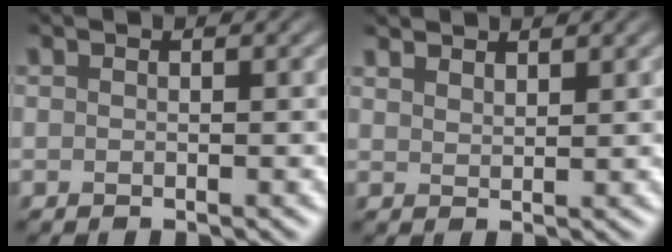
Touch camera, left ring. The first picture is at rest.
{"total": 2.0, "force": [2.0, 0.3, 0.4], "torque": [-0.005, 0.003, 0.034]}